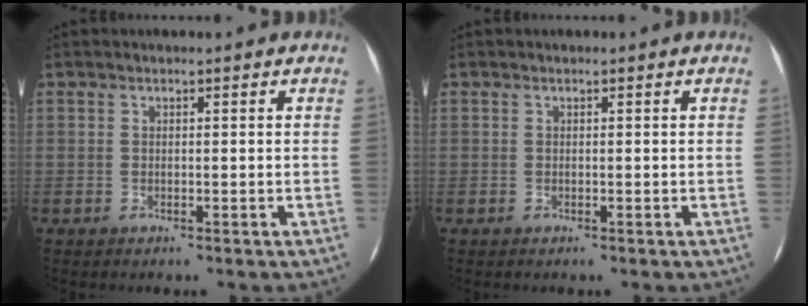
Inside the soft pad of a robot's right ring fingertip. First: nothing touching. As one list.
[{"total": 0.0}]